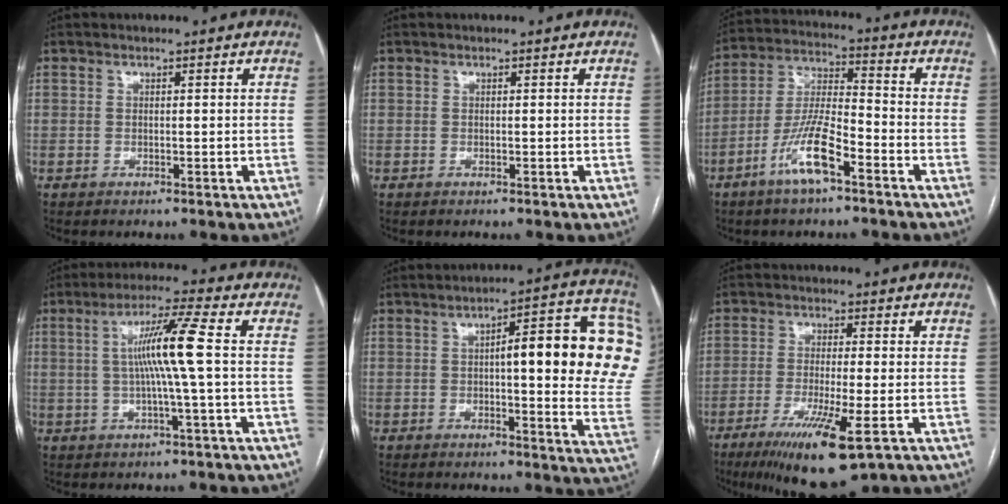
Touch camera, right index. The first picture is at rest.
{"total": 0.0}
{"total": 10.3, "force": [-5.6, 2.1, 8.4], "torque": [-0.176, 0.000, -0.107]}
{"total": 8.8, "force": [0.6, -1.2, 8.7], "torque": [-0.162, 0.008, 0.012]}
{"total": 21.3, "force": [3.8, 4.3, 20.5], "torque": [-0.189, 0.037, 0.047]}
{"total": 11.3, "force": [-5.7, 0.9, 9.7], "torque": [-0.172, -0.034, -0.090]}